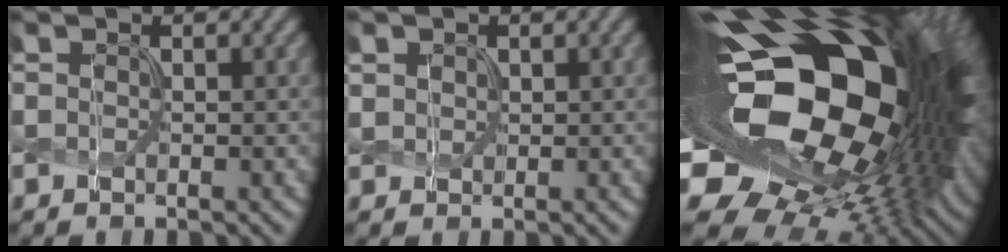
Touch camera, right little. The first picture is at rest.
{"total": 1.3, "force": [0.7, 1.1, 0.3], "torque": [-0.011, 0.000, 0.017]}
{"total": 22.2, "force": [1.1, 13.4, 17.6], "torque": [-0.312, -0.051, 0.024]}